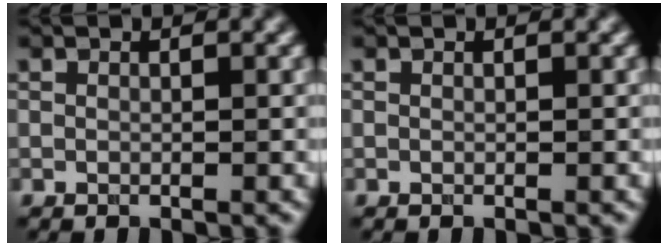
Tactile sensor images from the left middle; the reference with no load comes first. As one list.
[{"total": 0.0}]